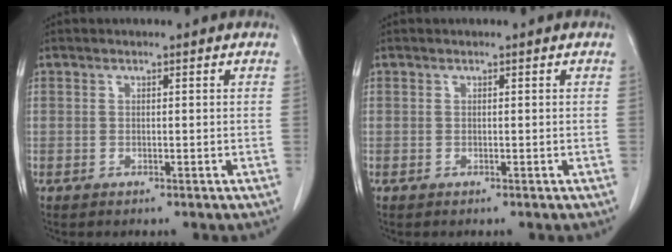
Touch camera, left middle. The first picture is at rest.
{"total": 0.0}